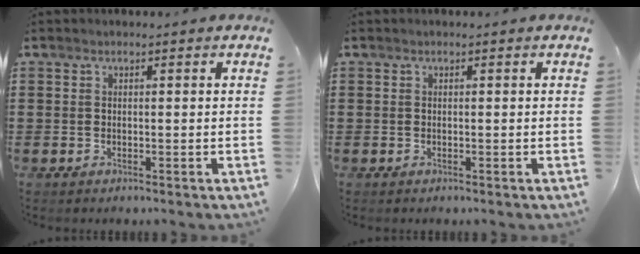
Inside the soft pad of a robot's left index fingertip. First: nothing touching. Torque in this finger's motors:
{"motor_torque": [0.00, 0.00, -0.04, 0.00]}